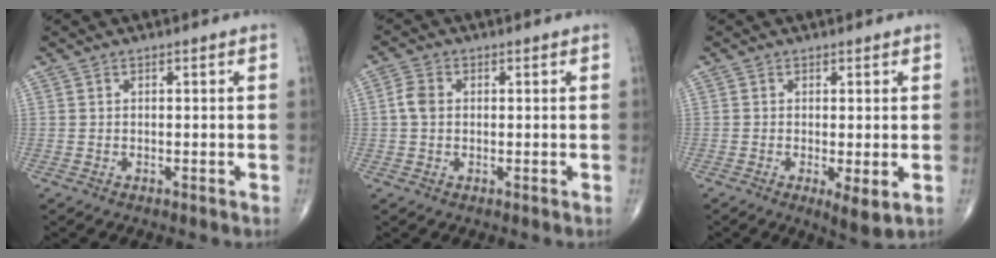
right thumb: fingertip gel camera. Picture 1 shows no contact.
{"total": 3.1, "force": [0.2, 2.3, 2.0], "torque": [-0.043, 0.006, -0.002]}
{"total": 4.1, "force": [-0.8, 1.1, 3.9], "torque": [-0.064, -0.015, -0.014]}